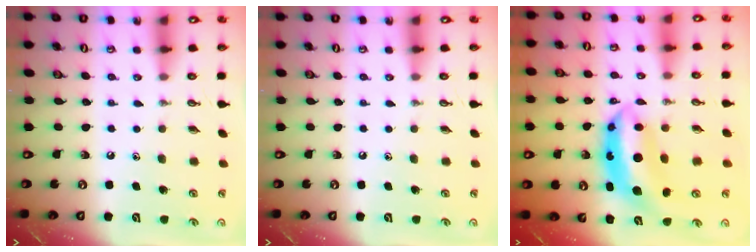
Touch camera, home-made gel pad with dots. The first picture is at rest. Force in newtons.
{"total": 0.0}
{"total": 9.6, "press": 9.6, "slide": 0.7}